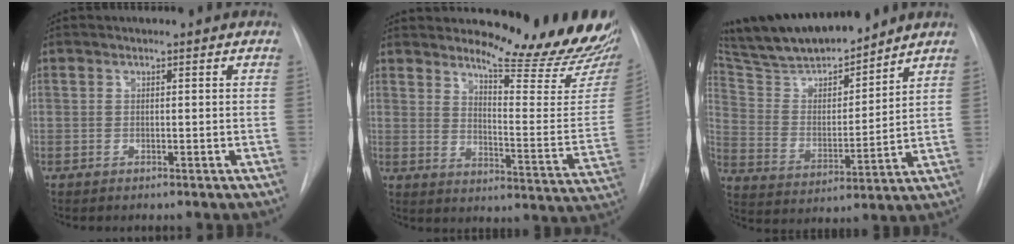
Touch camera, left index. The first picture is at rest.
{"total": 18.8, "force": [17.1, 2.3, 7.4], "torque": [-0.093, -0.111, 0.208]}
{"total": 18.3, "force": [16.4, 2.8, 7.6], "torque": [-0.136, 0.008, 0.289]}